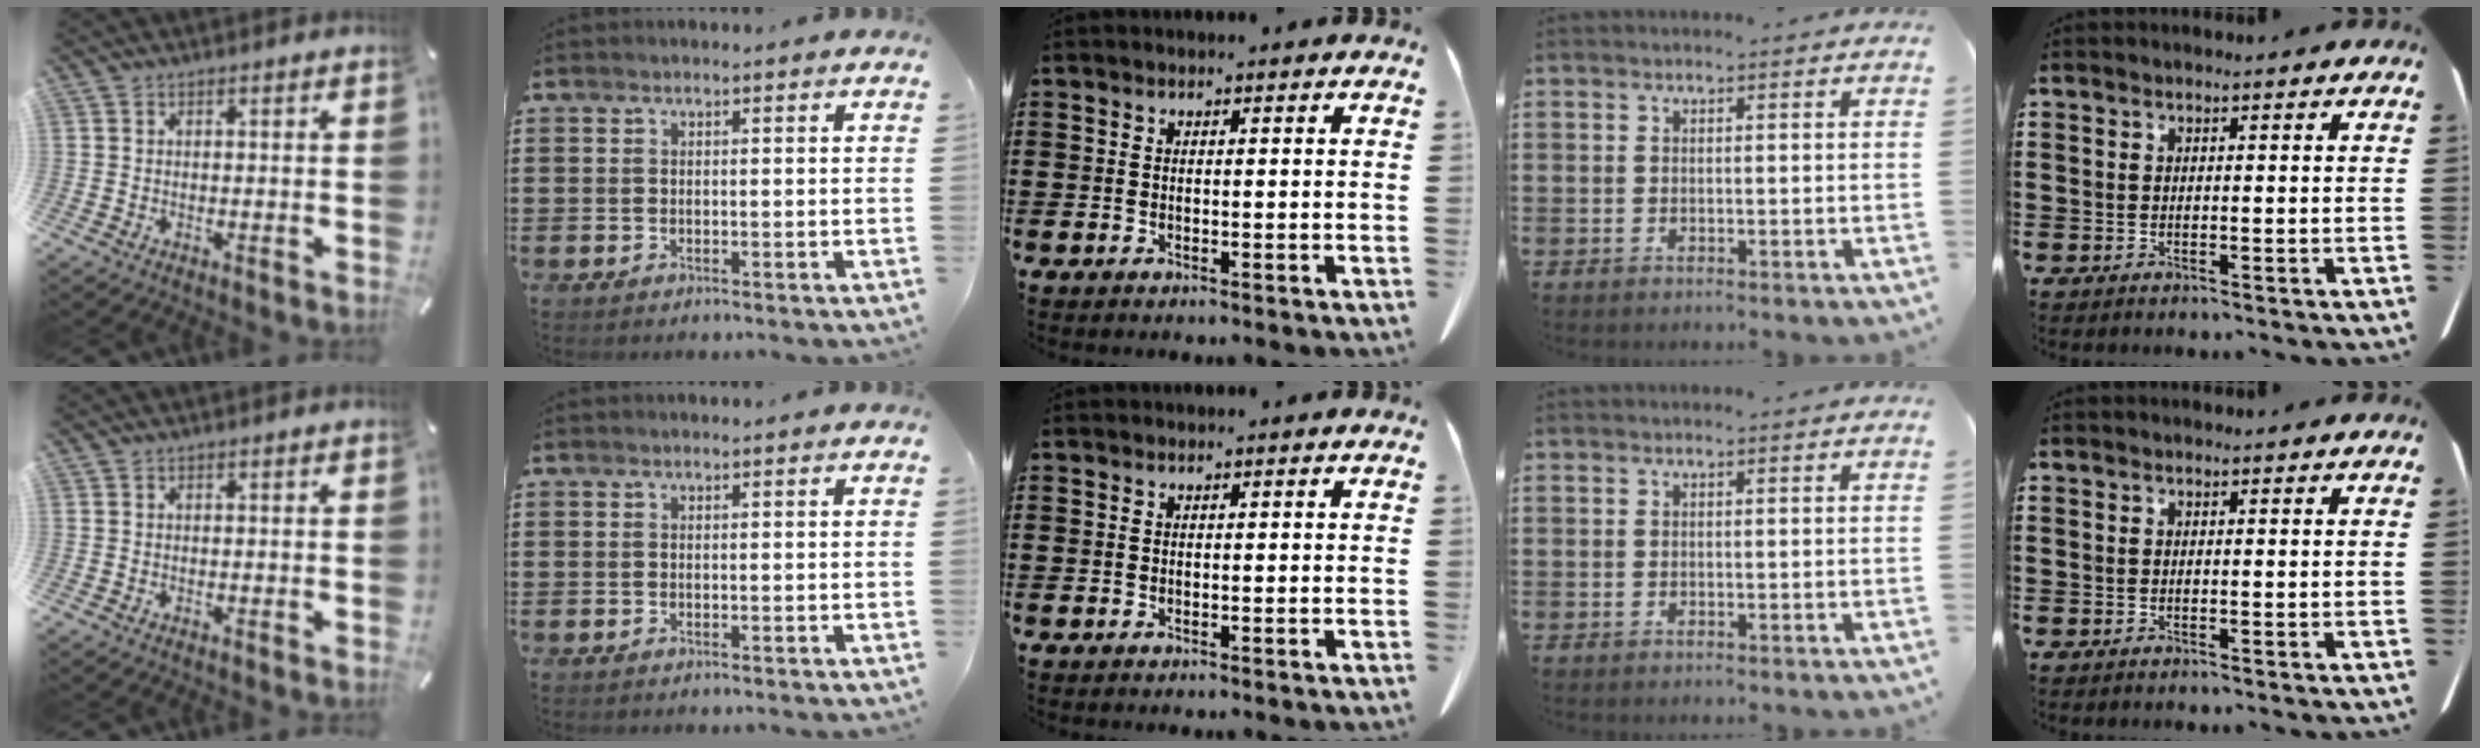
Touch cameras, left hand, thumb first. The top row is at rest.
{}